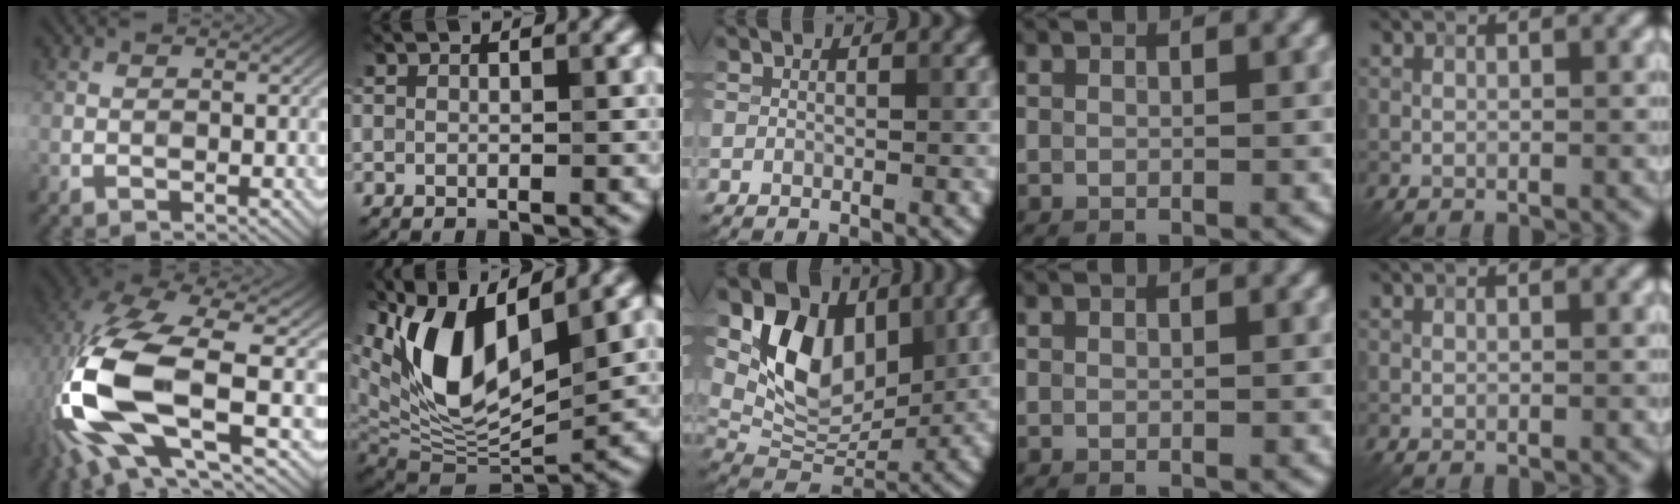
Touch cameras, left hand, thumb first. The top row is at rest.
{"thumb": {"total": 17.2, "force": [-3.3, 7.9, 14.9], "torque": [-0.362, -0.021, -0.054]}, "index": {"total": 12.7, "force": [4.8, 5.8, 10.2], "torque": [-0.196, 0.001, 0.085]}, "middle": {"total": 9.0, "force": [3.1, 6.1, 5.8], "torque": [-0.104, -0.009, 0.054]}}